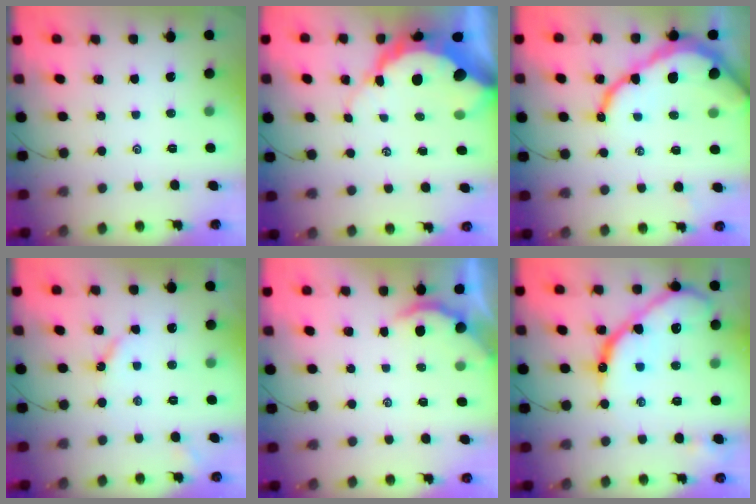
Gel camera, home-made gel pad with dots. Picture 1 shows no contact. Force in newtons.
{"total": 13.1, "press": 13.0, "slide": 1.2}
{"total": 15.5, "press": 15.3, "slide": 1.8}
{"total": 4.0, "press": 3.9, "slide": 0.5}
{"total": 1.8, "press": 1.7, "slide": 0.3}
{"total": 17.1, "press": 17.1, "slide": 1.3}